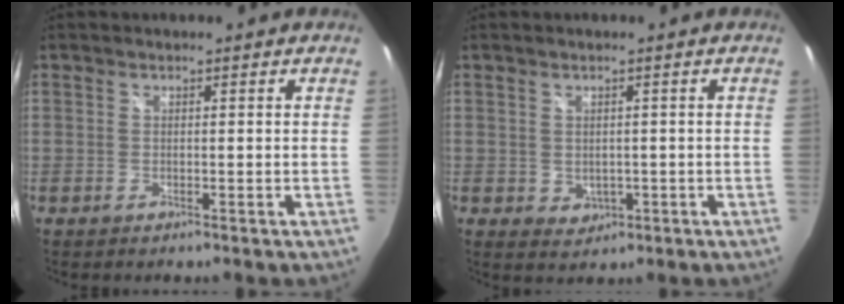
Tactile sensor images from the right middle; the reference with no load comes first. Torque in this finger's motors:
{"motor_torque": [-1.06, -1.08, -0.35, -0.07]}